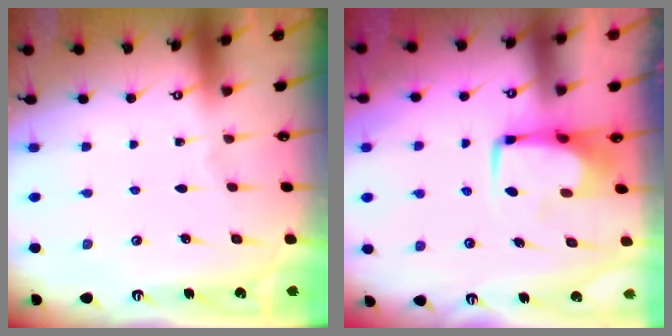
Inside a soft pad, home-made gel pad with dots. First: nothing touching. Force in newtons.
{"total": 0.9, "press": 0.7, "slide": 0.4}